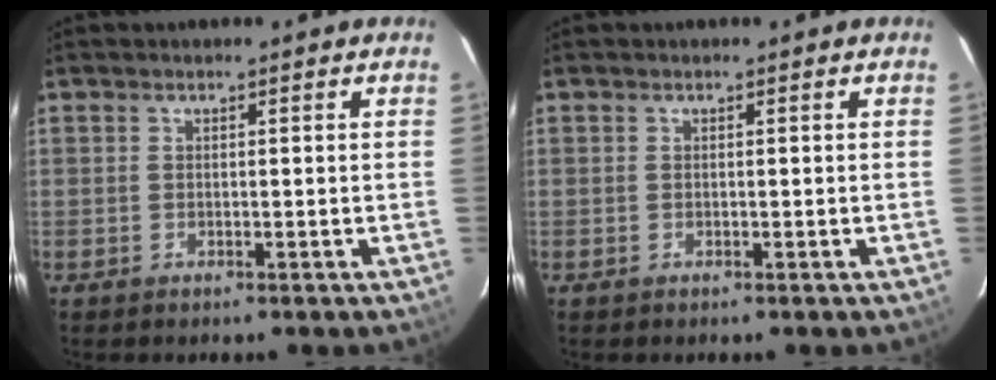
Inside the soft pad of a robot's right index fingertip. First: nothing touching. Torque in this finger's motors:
{"motor_torque": [0.00, 0.00, 0.00, 0.01]}